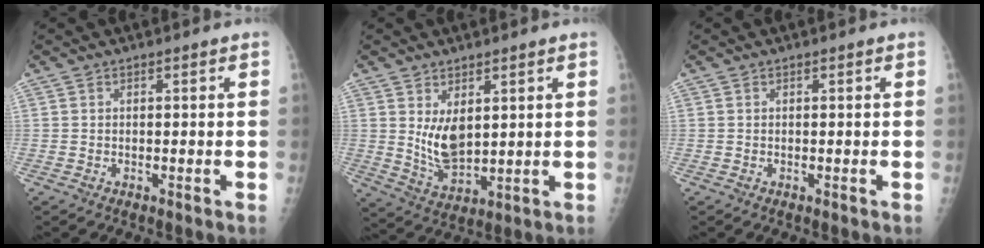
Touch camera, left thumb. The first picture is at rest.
{"total": 7.5, "force": [2.2, 4.1, 5.8], "torque": [-0.089, -0.028, 0.057]}
{"total": 0.0}